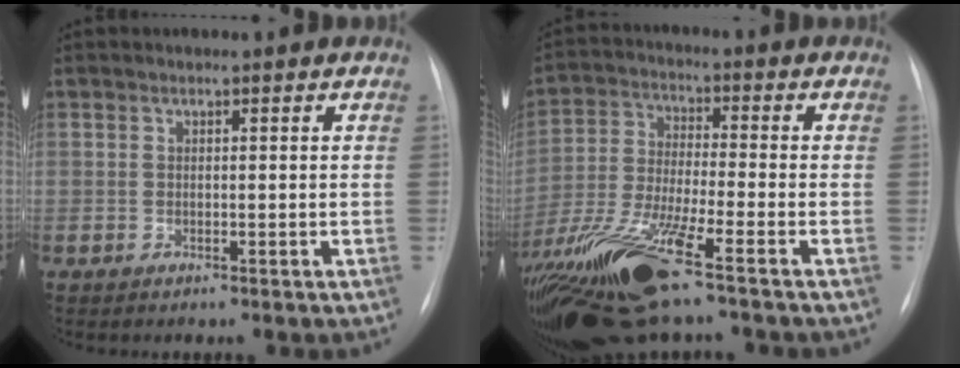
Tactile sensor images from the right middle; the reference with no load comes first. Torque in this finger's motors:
{"motor_torque": [1.31, -0.82, 0.92, 0.21]}